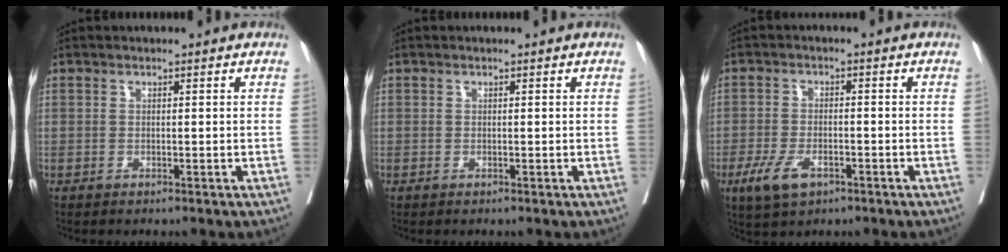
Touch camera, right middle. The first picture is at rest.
{"total": 0.0}
{"total": 5.6, "force": [-2.9, 2.5, 4.1], "torque": [-0.085, -0.006, -0.049]}